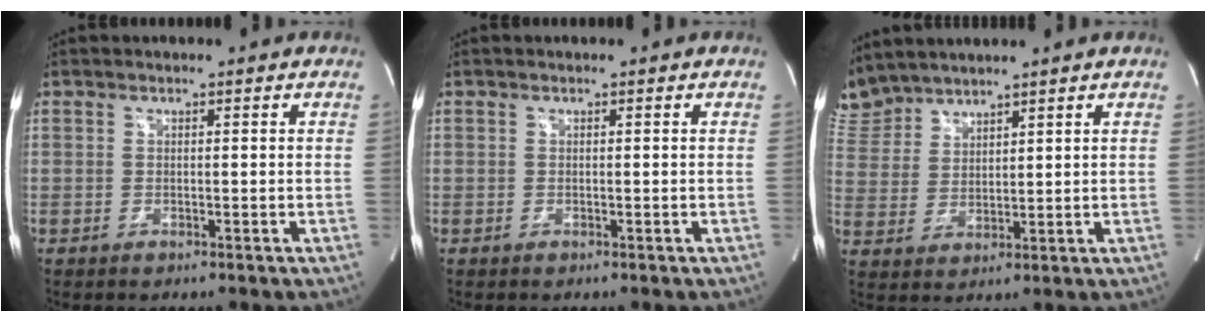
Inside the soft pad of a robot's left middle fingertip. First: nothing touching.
{"total": 0.0}
{"total": 7.3, "force": [7.0, 1.8, 0.2], "torque": [-0.022, 0.016, 0.158]}